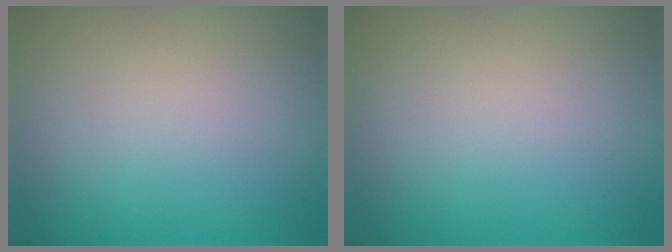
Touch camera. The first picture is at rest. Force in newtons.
{"total": 0.0}